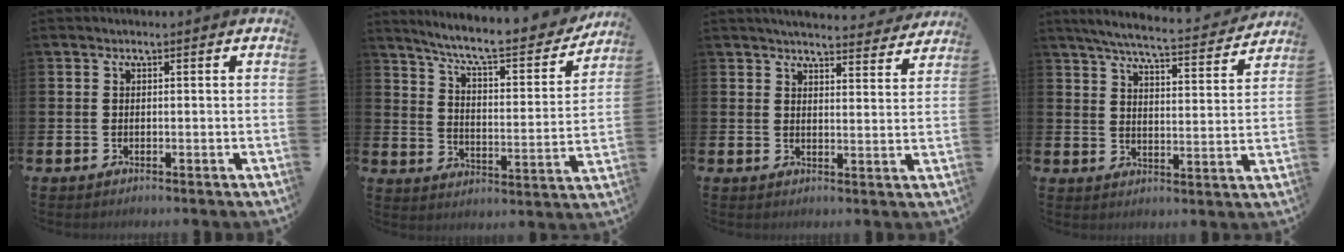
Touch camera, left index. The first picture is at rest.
{"total": 8.3, "force": [7.5, 0.9, 3.3], "torque": [-0.088, -0.057, 0.123]}
{"total": 4.5, "force": [4.4, 0.3, 0.5], "torque": [-0.016, -0.031, 0.077]}
{"total": 6.0, "force": [5.6, 0.3, 2.1], "torque": [-0.061, -0.041, 0.095]}